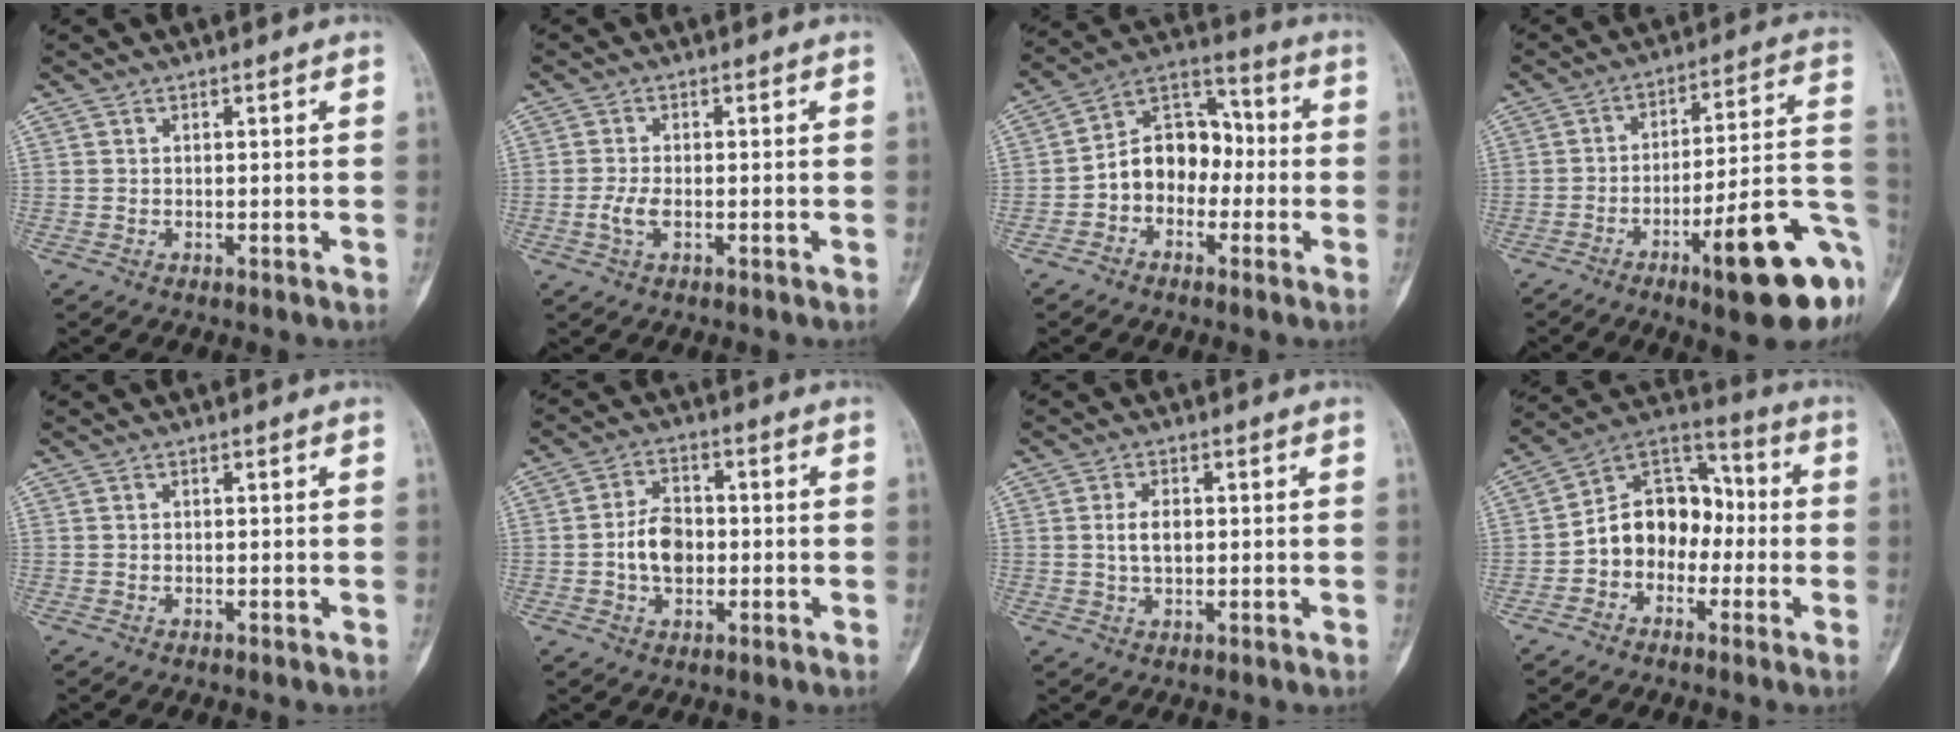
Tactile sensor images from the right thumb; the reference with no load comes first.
{"total": 2.8, "force": [-0.7, 1.2, 2.4], "torque": [-0.060, 0.003, -0.015]}
{"total": 11.5, "force": [-2.1, 8.9, 7.1], "torque": [-0.079, 0.049, -0.051]}
{"total": 21.3, "force": [-8.9, 4.8, 18.8], "torque": [-0.197, 0.051, -0.124]}
{"total": 0.0}
{"total": 7.4, "force": [-0.9, 5.1, 5.3], "torque": [-0.077, 0.015, -0.019]}
{"total": 4.0, "force": [0.2, 2.4, 3.2], "torque": [-0.058, 0.003, 0.005]}
{"total": 13.1, "force": [-2.2, 10.1, 8.0], "torque": [-0.088, 0.052, -0.053]}